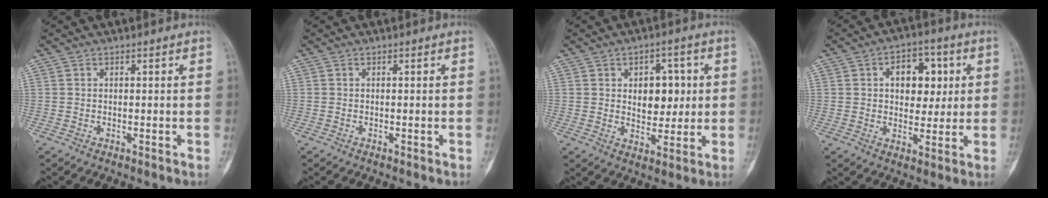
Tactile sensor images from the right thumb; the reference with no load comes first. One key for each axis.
{"total": 0.0}
{"total": 8.6, "fx": 1.6, "fy": 5.7, "fz": 6.3, "tx": -0.043, "ty": -0.006, "tz": 0.027}
{"total": 10.1, "fx": 2.5, "fy": 6.8, "fz": 7.2, "tx": -0.053, "ty": 0.001, "tz": 0.035}